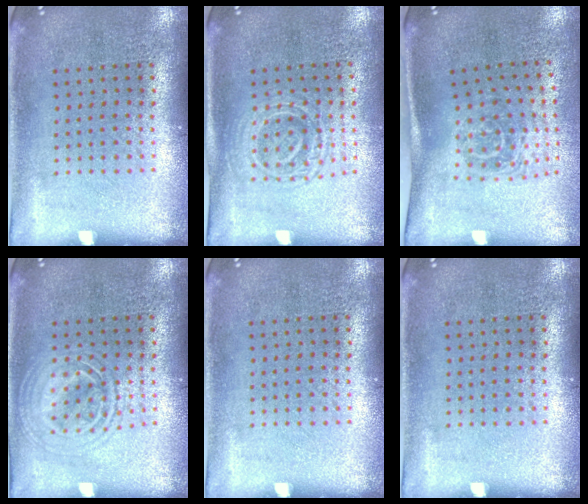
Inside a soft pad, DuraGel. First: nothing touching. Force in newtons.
{"total": 1.5, "press": 1.4, "slide": 0.6}
{"total": 1.7, "press": 1.2, "slide": 1.2}
{"total": 2.6, "press": 2.6, "slide": 0.3}
{"total": 0.0}
{"total": 0.0}